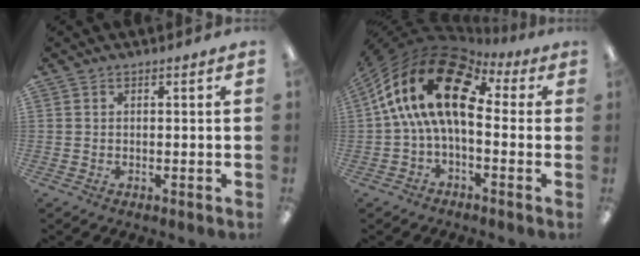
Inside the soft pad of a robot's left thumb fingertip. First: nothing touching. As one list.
[{"total": 18.8, "force": [3.6, 10.1, 15.4], "torque": [-0.296, -0.008, 0.065]}]